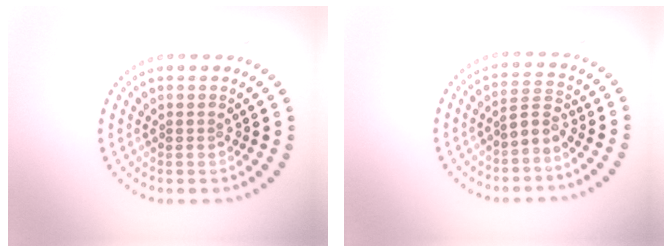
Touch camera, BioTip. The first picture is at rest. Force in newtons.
{"total": 1.8, "press": 1.4, "slide": 1.1}